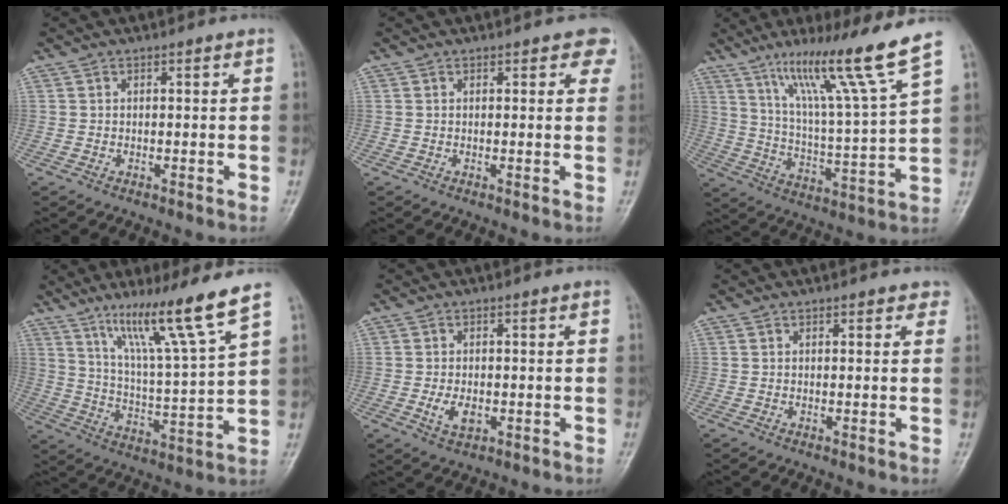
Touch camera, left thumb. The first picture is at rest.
{"total": 3.0, "force": [2.0, 1.7, 1.5], "torque": [0.013, -0.005, 0.013]}
{"total": 16.8, "force": [11.0, -1.0, 12.6], "torque": [-0.199, -0.063, 0.183]}
{"total": 14.5, "force": [9.6, -0.6, 10.8], "torque": [-0.181, -0.060, 0.168]}
{"total": 3.8, "force": [-0.9, 2.3, 2.9], "torque": [-0.052, -0.004, -0.013]}
{"total": 1.6, "force": [1.0, 1.0, 0.8], "torque": [0.009, -0.001, 0.005]}